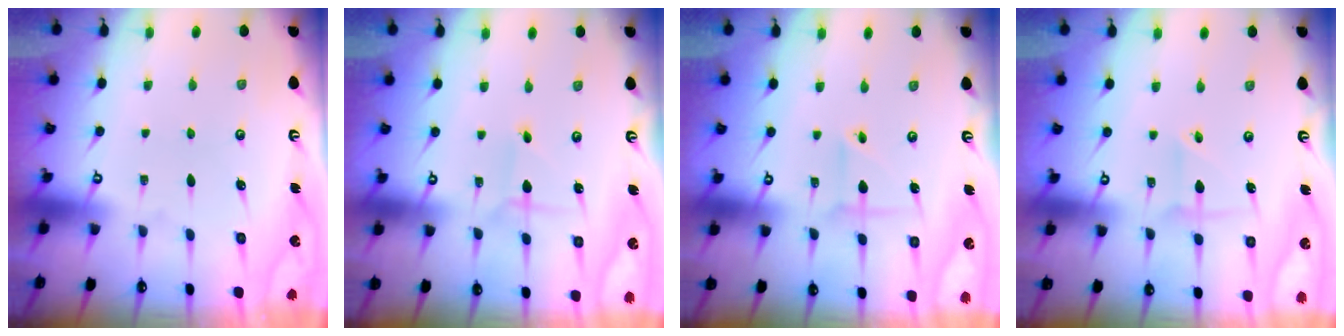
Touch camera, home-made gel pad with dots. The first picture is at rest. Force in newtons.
{"total": 1.8, "press": 1.7, "slide": 0.2}
{"total": 2.7, "press": 2.7, "slide": 0.3}
{"total": 3.6, "press": 3.5, "slide": 1.0}